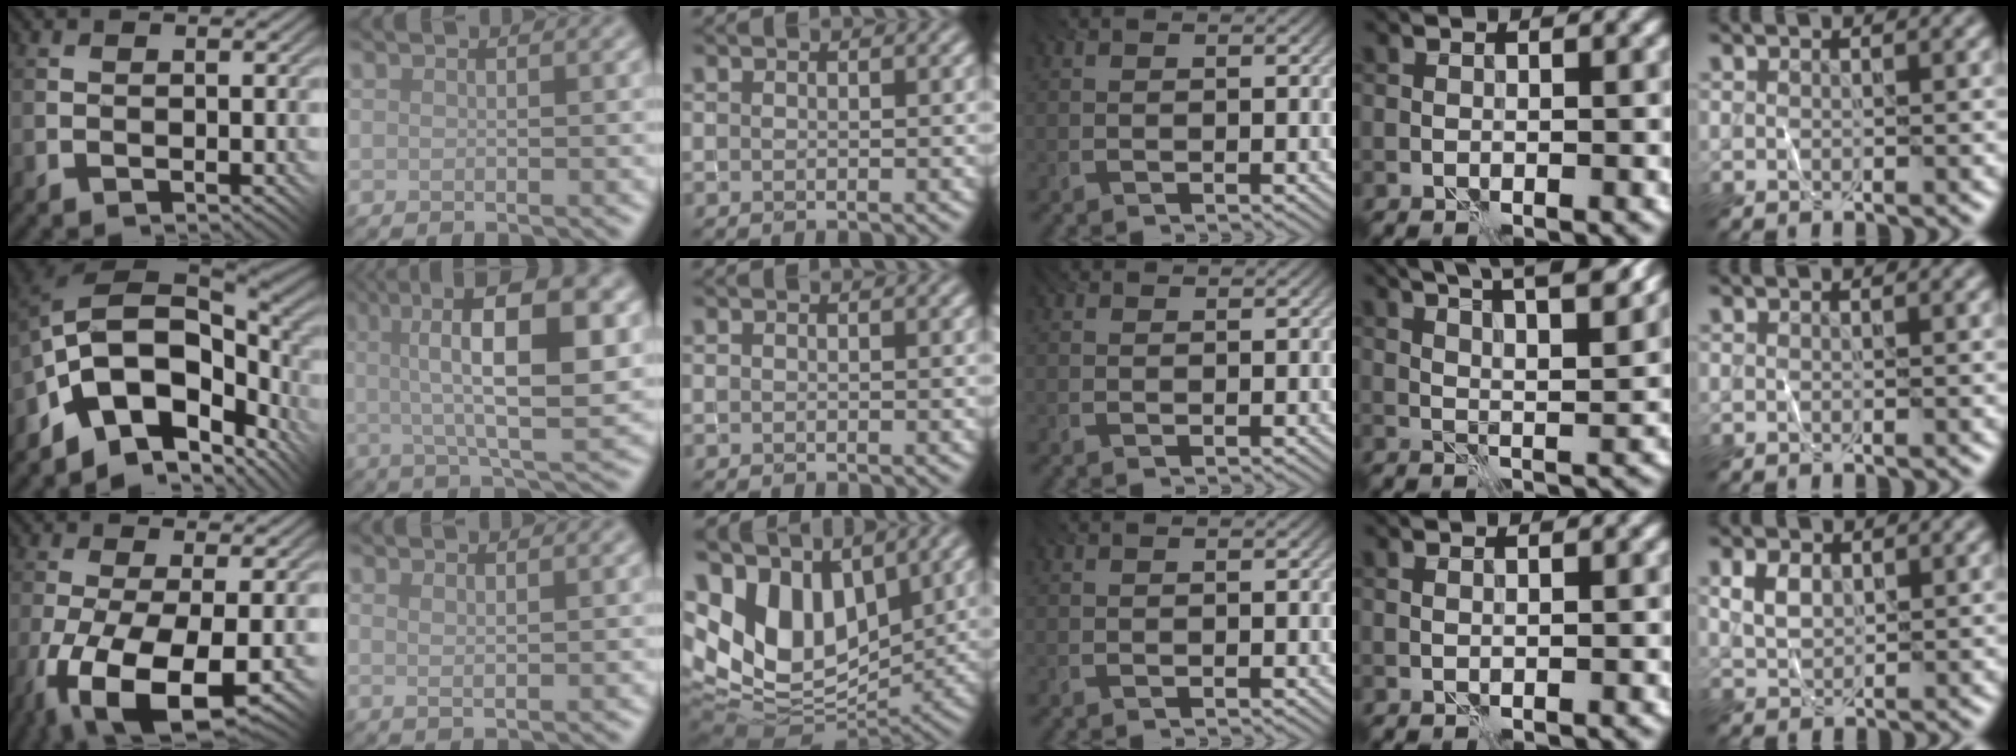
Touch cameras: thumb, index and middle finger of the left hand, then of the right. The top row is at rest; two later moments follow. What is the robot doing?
{"motion": "fold", "object": "shorts"}